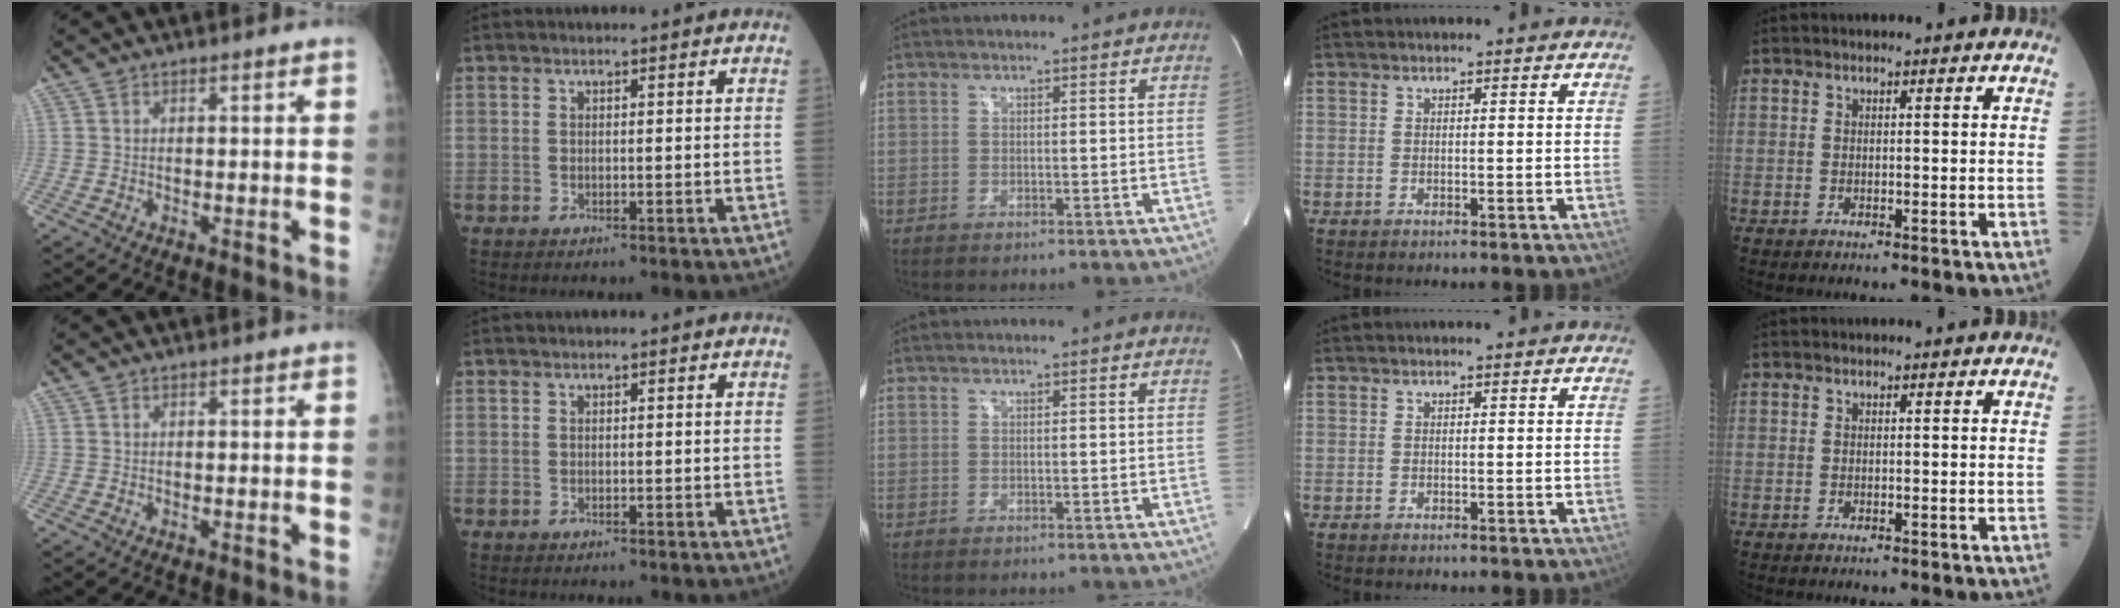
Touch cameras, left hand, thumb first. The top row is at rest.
{}